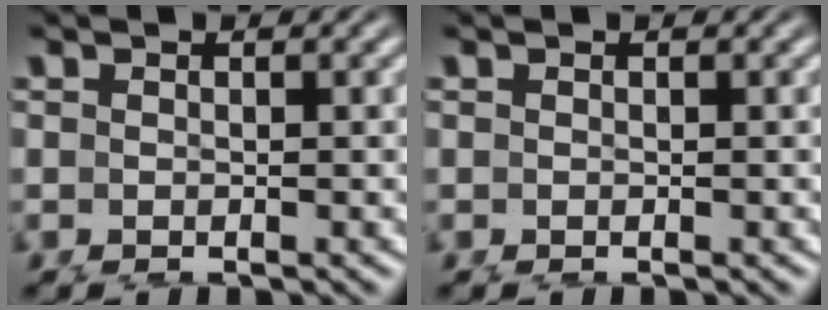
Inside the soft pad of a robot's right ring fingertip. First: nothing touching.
{"total": 0.0}